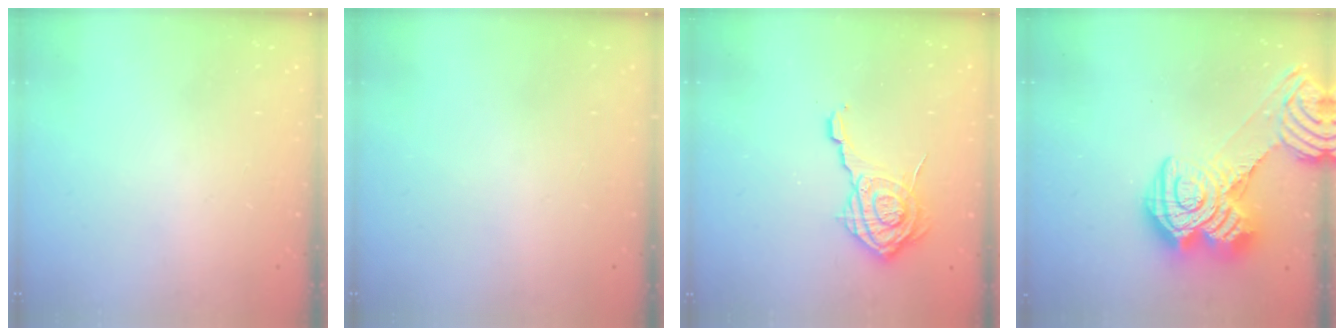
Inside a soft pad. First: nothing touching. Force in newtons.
{"total": 0.0}
{"total": 13.9, "press": 13.8, "slide": 0.7}
{"total": 21.0, "press": 20.9, "slide": 1.4}